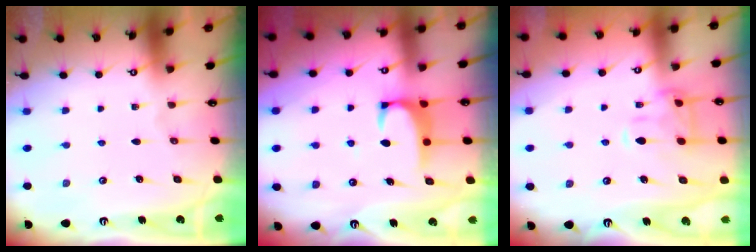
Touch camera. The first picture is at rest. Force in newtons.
{"total": 2.0, "press": 2.0, "slide": 0.3}
{"total": 4.2, "press": 4.0, "slide": 1.5}